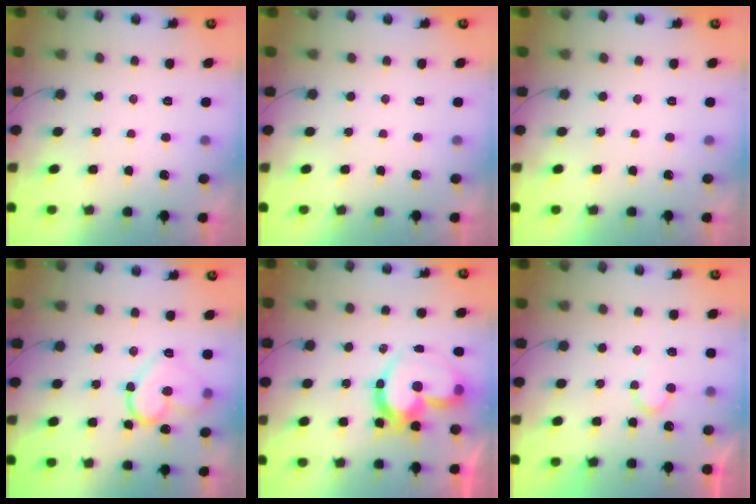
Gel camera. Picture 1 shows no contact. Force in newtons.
{"total": 1.8, "press": 1.8, "slide": 0.0}
{"total": 1.7, "press": 1.6, "slide": 0.0}
{"total": 14.1, "press": 14.1, "slide": 1.1}
{"total": 18.3, "press": 18.2, "slide": 1.4}
{"total": 7.0, "press": 6.9, "slide": 0.6}